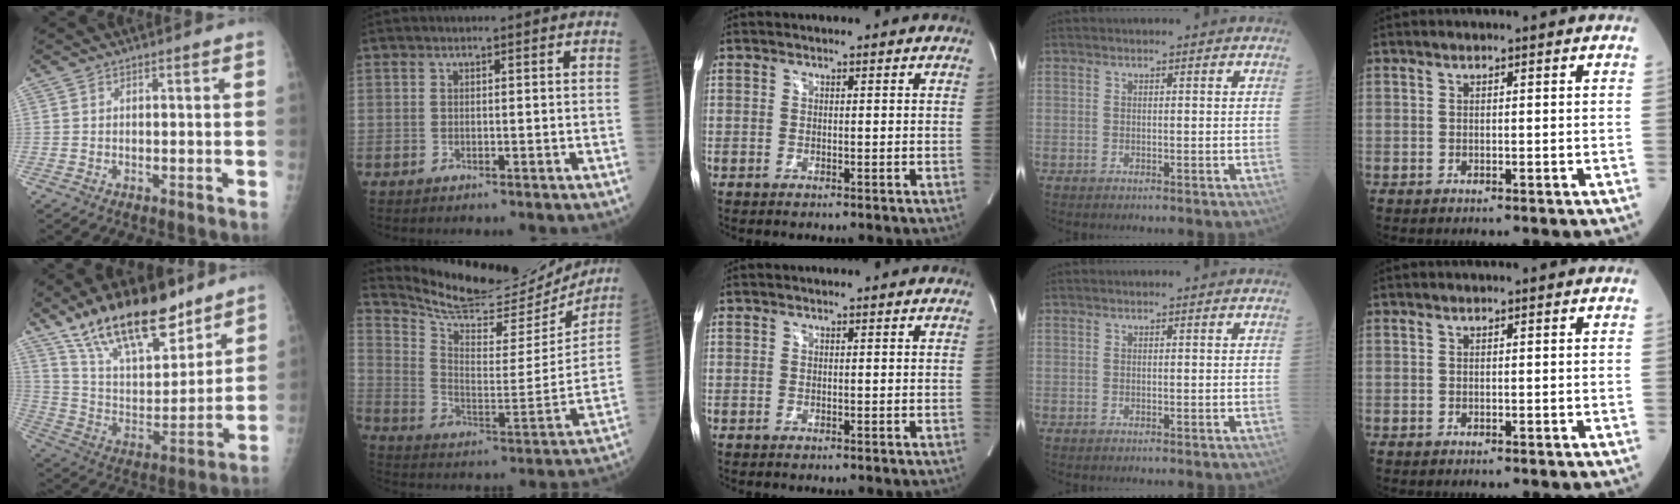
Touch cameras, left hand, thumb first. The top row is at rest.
{"thumb": {"total": 23.4, "force": [16.4, 9.3, 13.9], "torque": [-0.196, -0.060, 0.286]}, "index": {"total": 20.3, "force": [19.3, 4.5, 4.3], "torque": [-0.085, -0.050, 0.283]}}